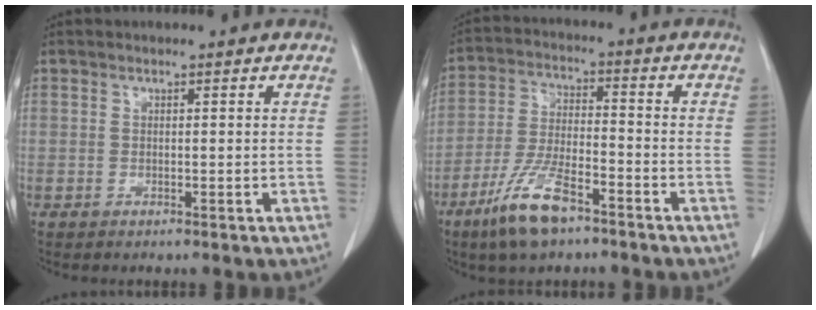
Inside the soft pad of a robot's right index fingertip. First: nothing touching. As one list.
[{"total": 10.2, "force": [-6.7, 2.7, 7.2], "torque": [-0.153, -0.014, -0.127]}]